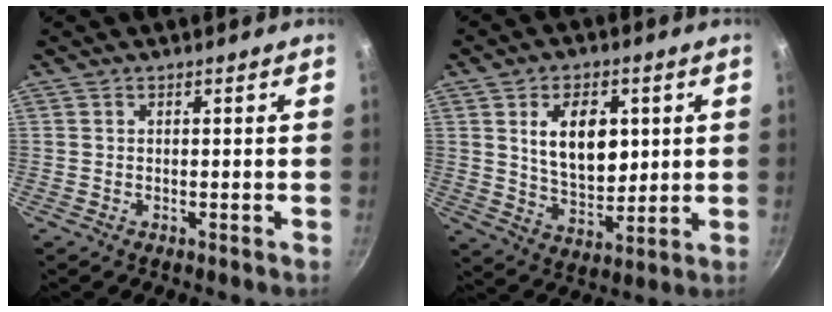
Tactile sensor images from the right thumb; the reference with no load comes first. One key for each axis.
{"total": 12.5, "fx": 3.0, "fy": 7.8, "fz": 9.2, "tx": -0.120, "ty": -0.021, "tz": 0.059}